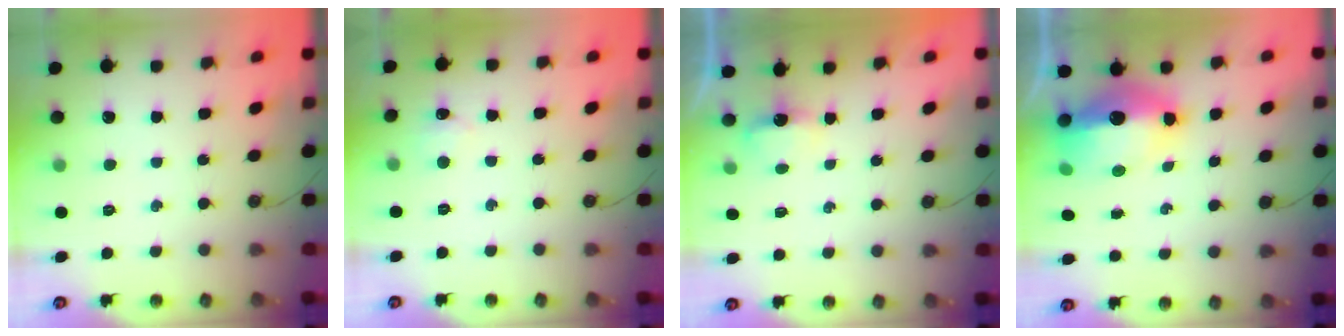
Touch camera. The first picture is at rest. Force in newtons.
{"total": 3.6, "press": 3.6, "slide": 0.5}
{"total": 3.1, "press": 3.0, "slide": 0.5}
{"total": 15.2, "press": 15.1, "slide": 1.8}